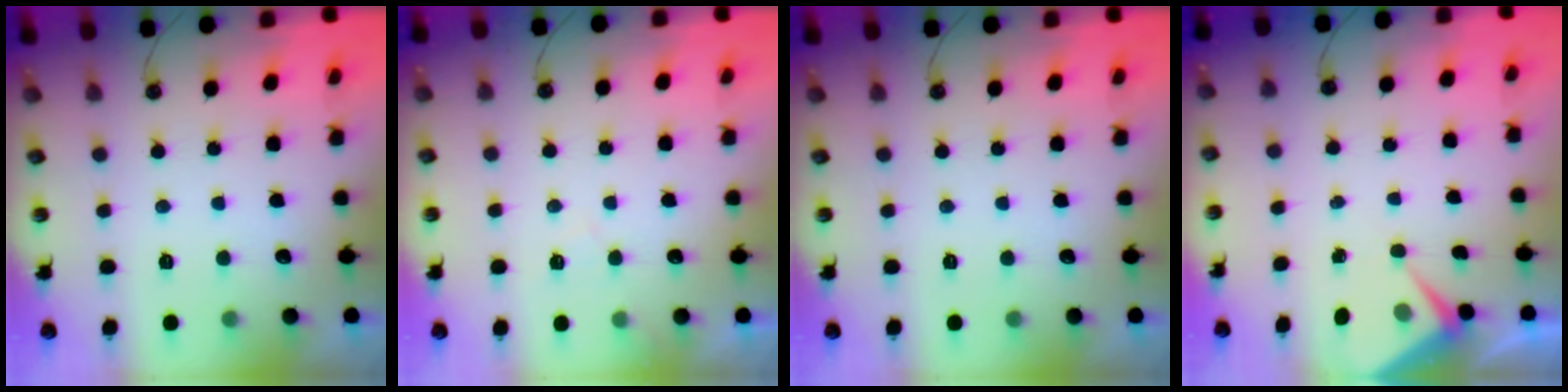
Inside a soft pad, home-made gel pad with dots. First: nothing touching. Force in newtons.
{"total": 4.4, "press": 4.3, "slide": 0.7}
{"total": 0.0}
{"total": 4.3, "press": 4.2, "slide": 0.7}